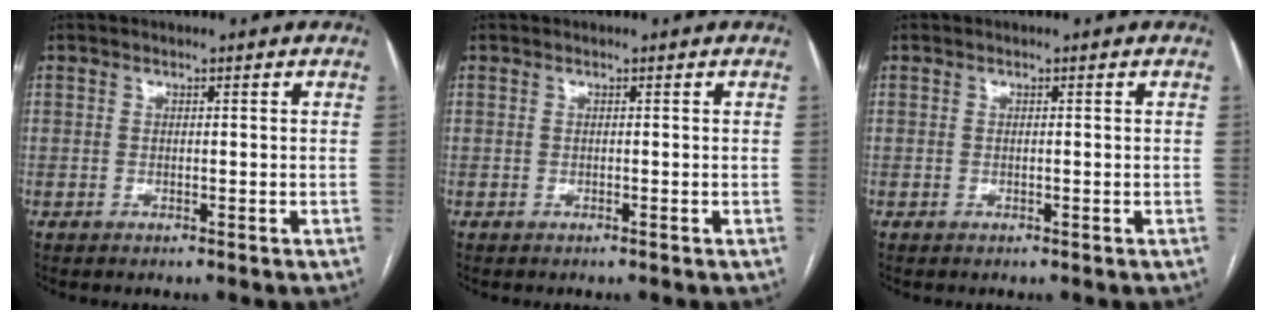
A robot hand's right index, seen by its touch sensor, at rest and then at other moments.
{"total": 0.0}
{"total": 0.0}